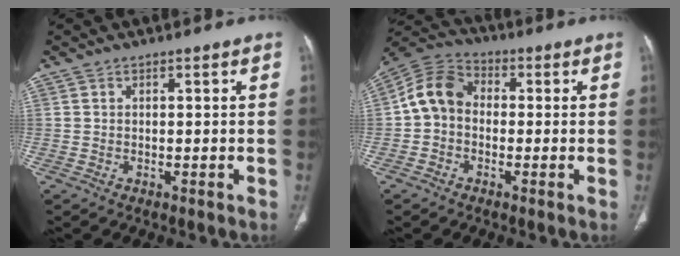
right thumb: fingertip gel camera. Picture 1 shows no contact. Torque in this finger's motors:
{"motor_torque": [0.20, 0.22, 0.49, -0.41, 0.11]}